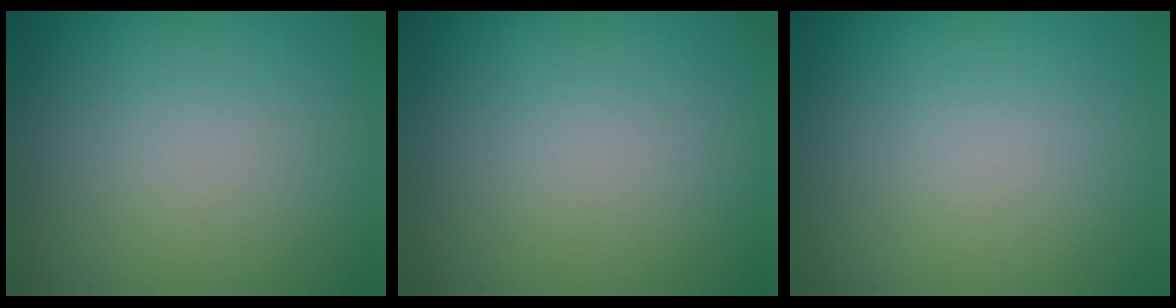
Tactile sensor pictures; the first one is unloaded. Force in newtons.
{"total": 0.0}
{"total": 0.0}